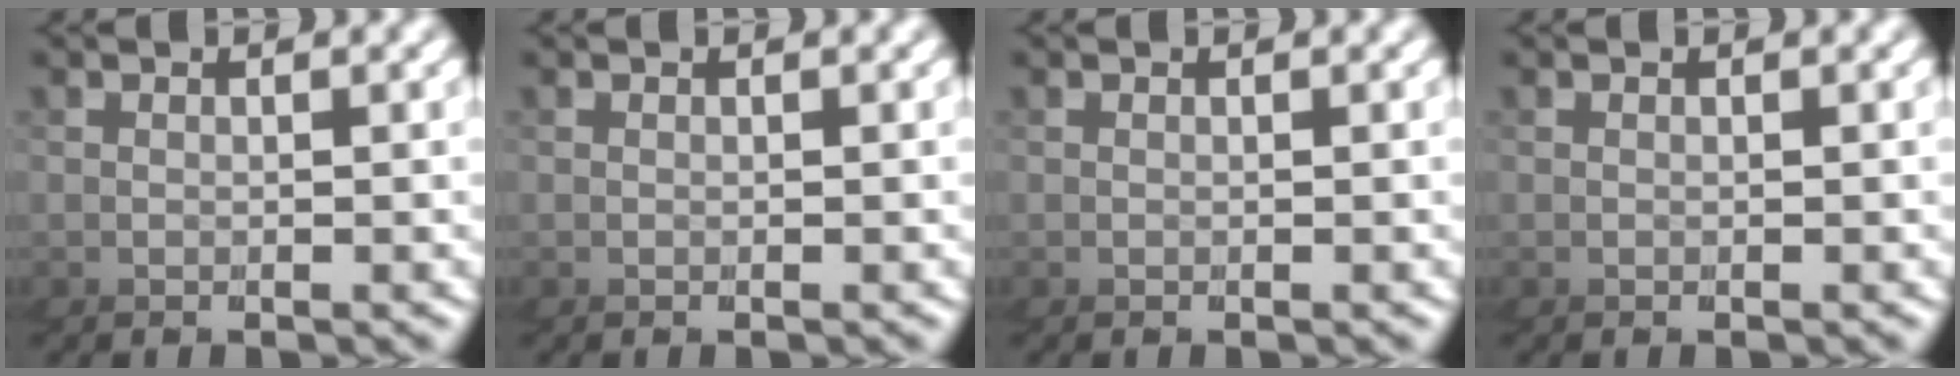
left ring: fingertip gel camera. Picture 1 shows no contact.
{"total": 0.0}
{"total": 0.0}
{"total": 0.0}